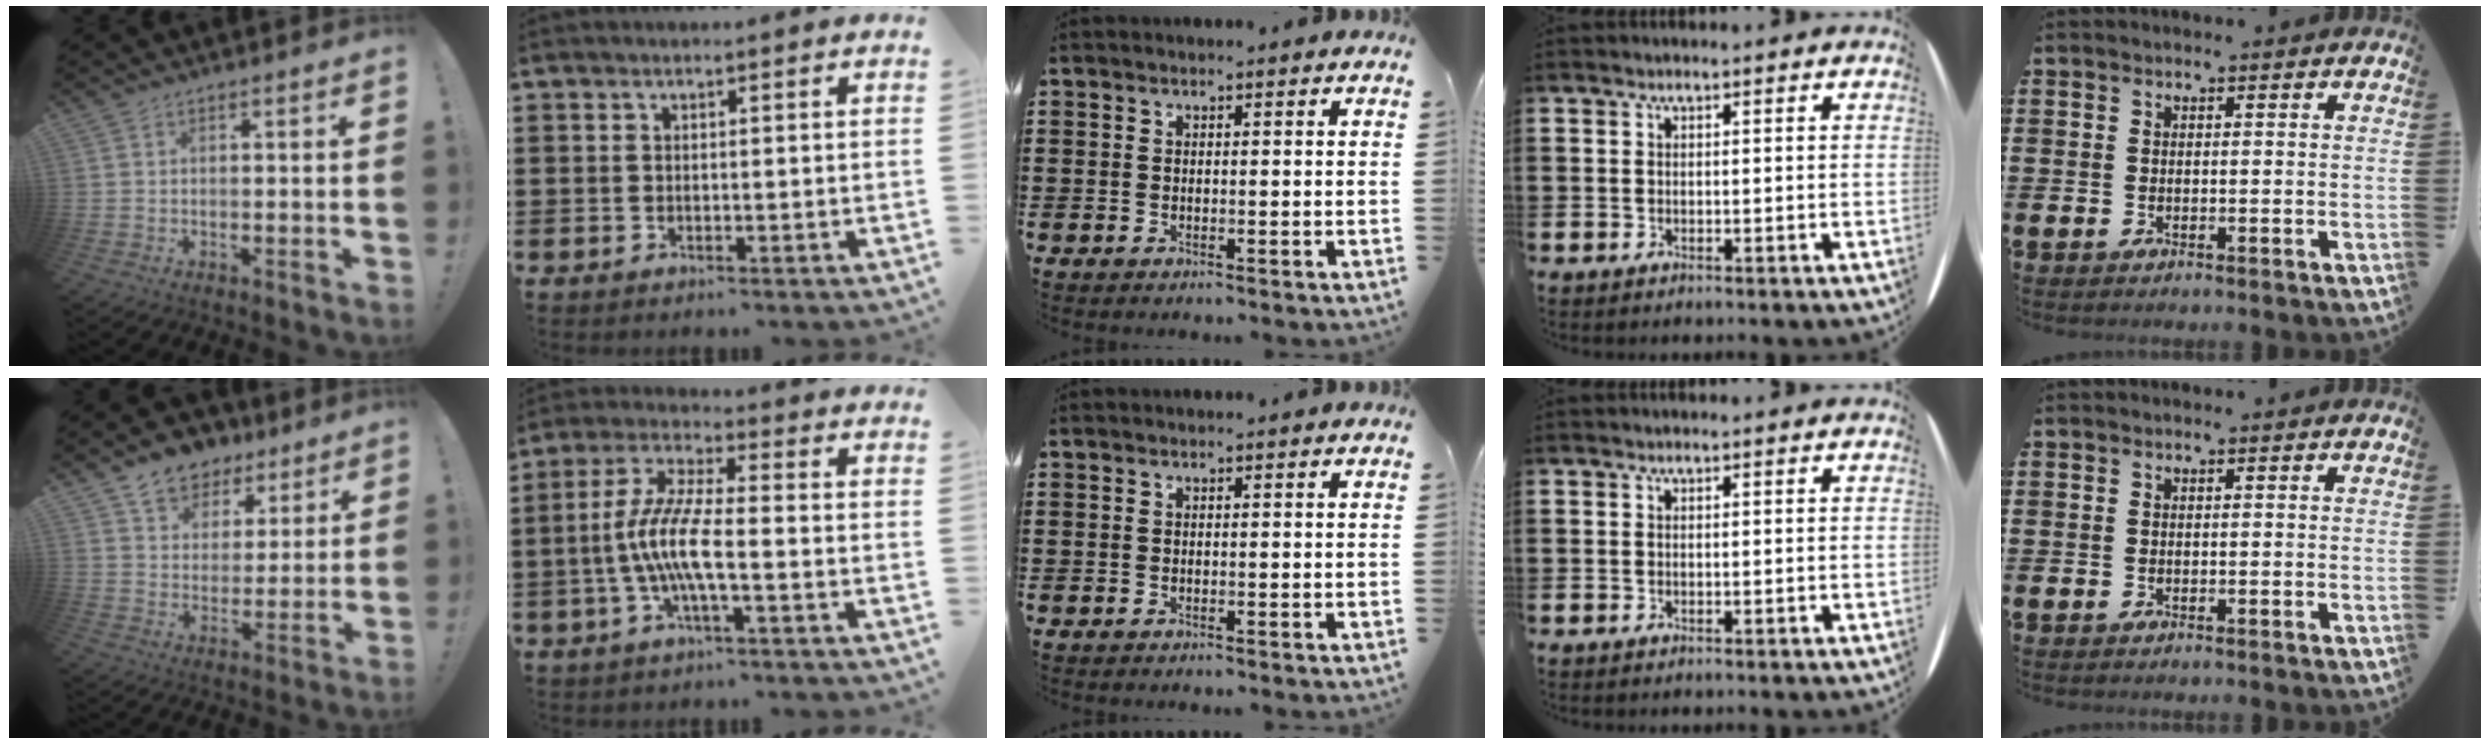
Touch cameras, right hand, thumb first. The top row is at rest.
{"thumb": {"total": 9.4, "force": [7.0, 6.1, 1.8], "torque": [-0.032, -0.050, 0.136]}, "index": {"total": 8.6, "force": [-2.5, 1.6, 8.1], "torque": [-0.187, -0.017, -0.056]}}